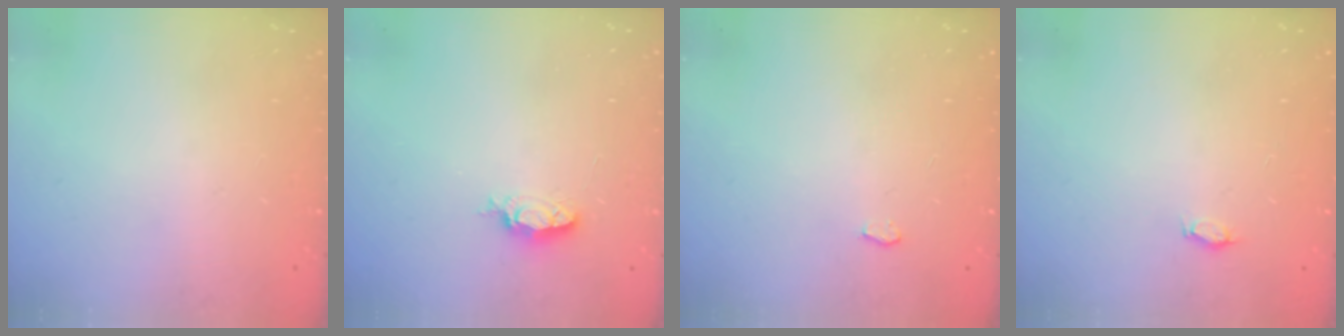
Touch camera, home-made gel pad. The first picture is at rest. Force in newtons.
{"total": 3.7, "press": 3.7, "slide": 0.3}
{"total": 2.1, "press": 2.1, "slide": 0.2}
{"total": 2.7, "press": 2.5, "slide": 1.1}